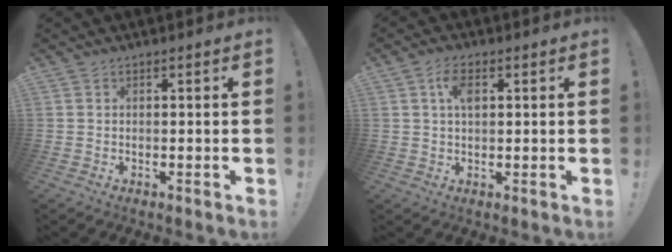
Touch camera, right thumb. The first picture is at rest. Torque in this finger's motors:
{"motor_torque": [0.29, 1.41, 0.66, -0.28, 0.18]}